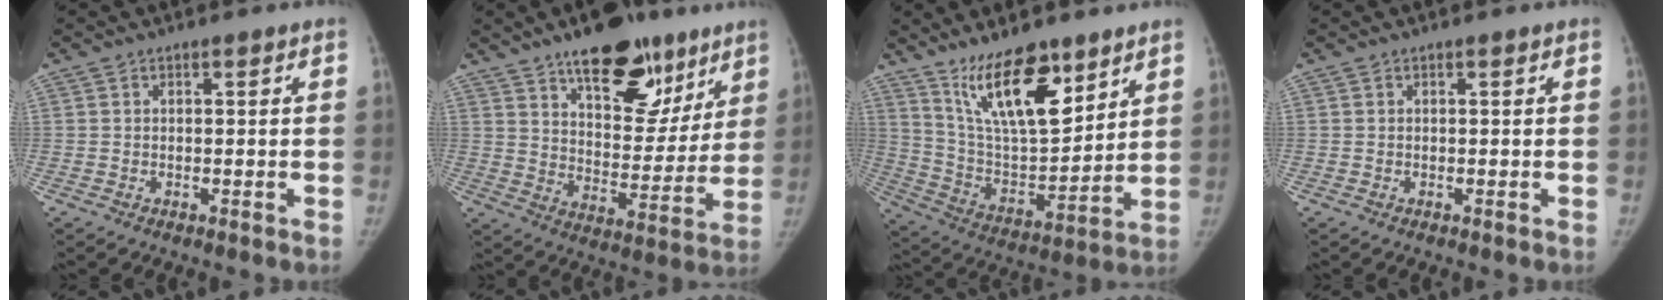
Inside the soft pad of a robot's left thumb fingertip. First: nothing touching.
{"total": 21.2, "force": [13.1, 10.3, 13.1], "torque": [-0.129, -0.054, 0.200]}
{"total": 17.0, "force": [11.2, 6.0, 11.3], "torque": [-0.161, -0.068, 0.215]}
{"total": 0.0}